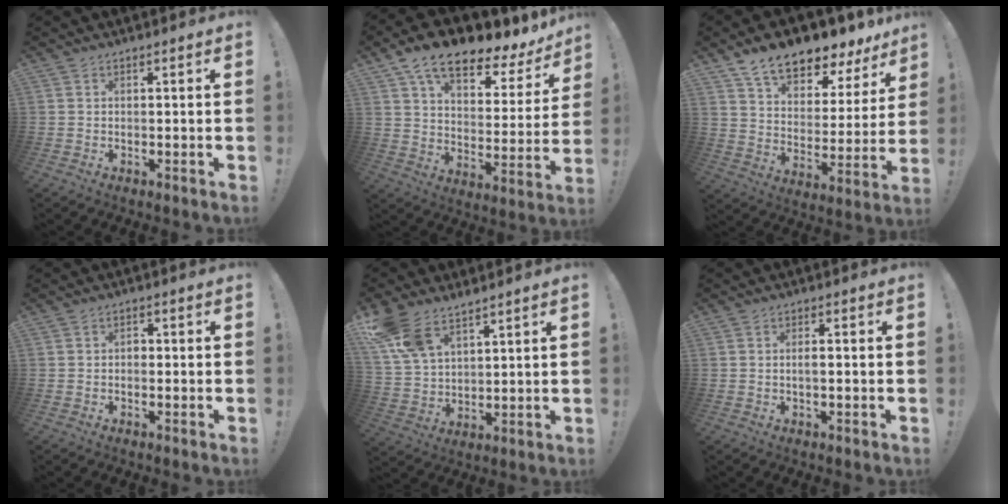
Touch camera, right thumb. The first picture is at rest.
{"total": 14.1, "force": [9.6, 6.1, 8.5], "torque": [-0.138, -0.065, 0.161]}
{"total": 12.8, "force": [10.8, 4.6, 5.1], "torque": [-0.095, -0.086, 0.190]}
{"total": 1.3, "force": [-0.7, 0.9, 0.6], "torque": [-0.010, 0.004, -0.014]}
{"total": 11.5, "force": [8.5, 5.6, 5.5], "torque": [-0.115, -0.037, 0.167]}
{"total": 2.1, "force": [-0.4, 0.4, 2.1], "torque": [-0.038, 0.004, -0.009]}